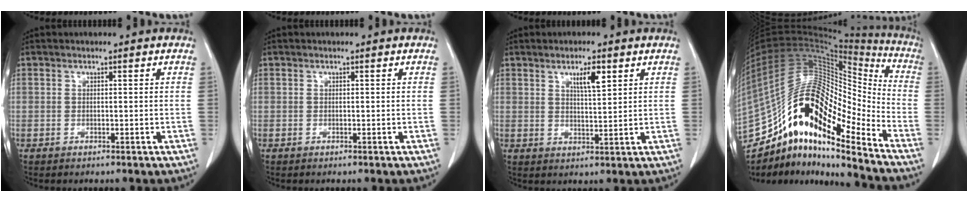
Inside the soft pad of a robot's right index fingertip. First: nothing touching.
{"total": 0.0}
{"total": 4.3, "force": [2.2, 0.8, 3.6], "torque": [-0.064, -0.001, 0.040]}
{"total": 23.9, "force": [-15.4, 6.1, 17.2], "torque": [-0.340, 0.032, -0.267]}